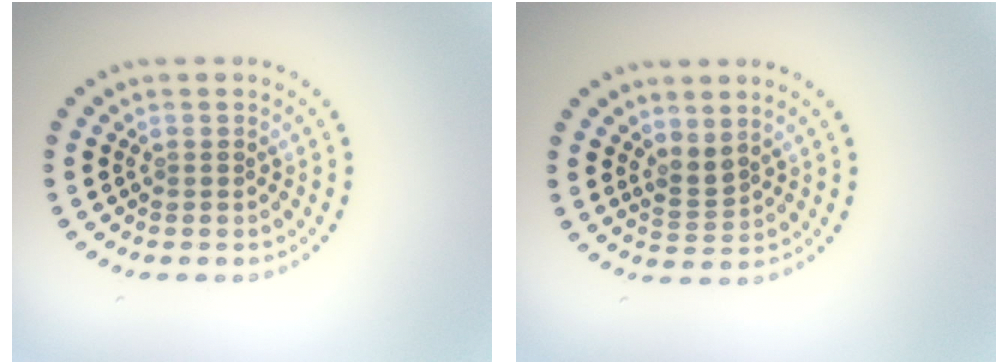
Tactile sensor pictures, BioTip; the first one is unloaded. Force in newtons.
{"total": 1.8, "press": 1.4, "slide": 1.2}